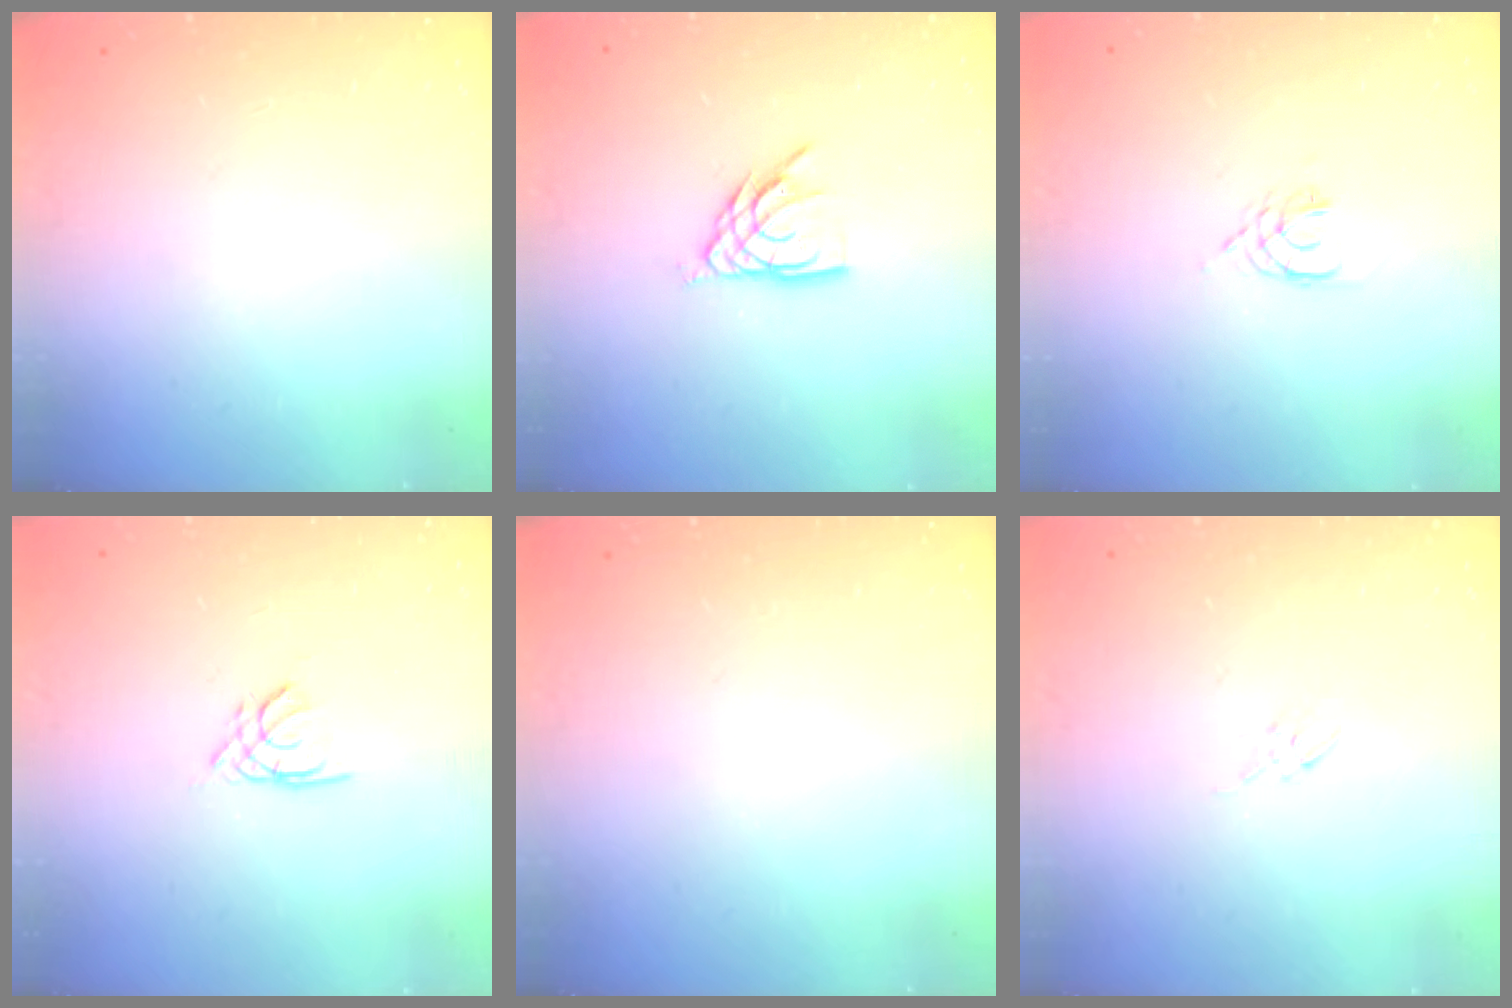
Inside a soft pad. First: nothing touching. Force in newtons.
{"total": 7.9, "press": 7.8, "slide": 0.6}
{"total": 2.4, "press": 2.3, "slide": 0.4}
{"total": 1.9, "press": 1.8, "slide": 0.5}
{"total": 0.0}
{"total": 2.7, "press": 2.7, "slide": 0.5}